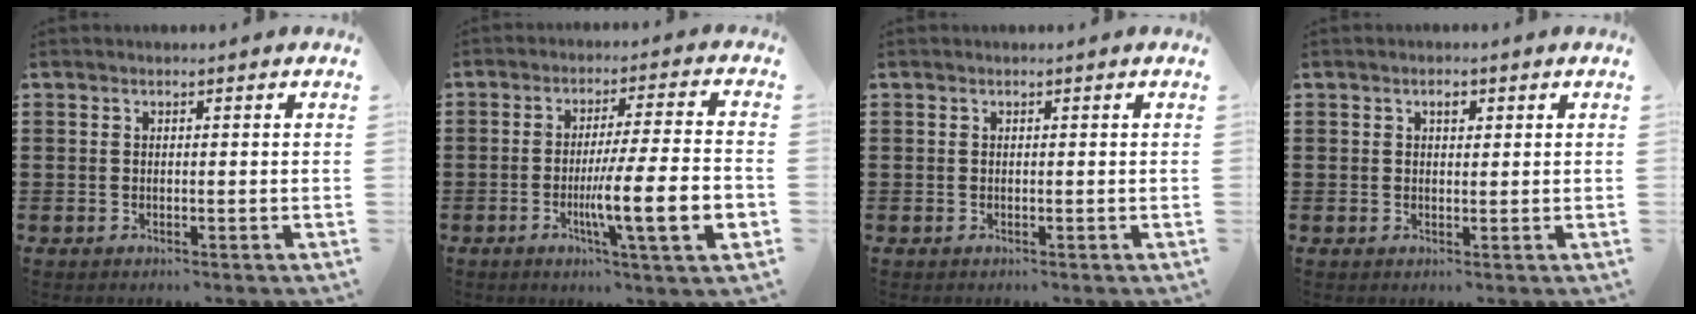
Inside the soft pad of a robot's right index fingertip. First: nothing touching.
{"total": 12.1, "force": [-3.3, 0.9, 11.6], "torque": [-0.198, -0.016, -0.061]}
{"total": 0.0}
{"total": 1.3, "force": [0.6, 0.8, 0.9], "torque": [-0.020, 0.007, 0.010]}